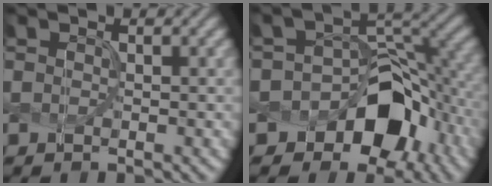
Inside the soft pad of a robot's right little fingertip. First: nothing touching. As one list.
[{"total": 10.5, "force": [-5.5, 6.9, 5.6], "torque": [-0.059, 0.023, -0.094]}]